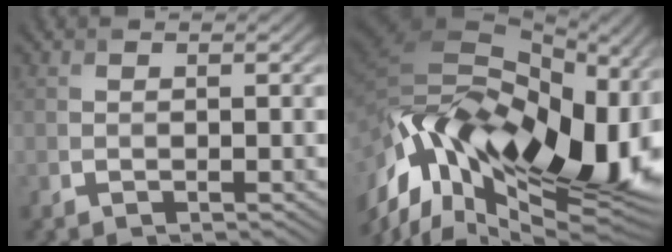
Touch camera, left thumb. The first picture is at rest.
{"total": 20.2, "force": [-5.1, 11.7, 15.7], "torque": [-0.304, -0.038, -0.084]}